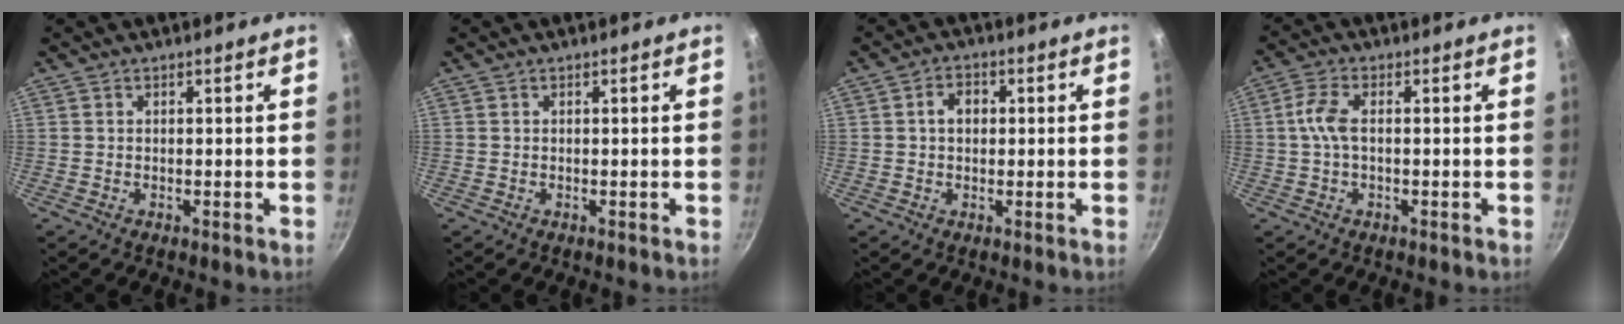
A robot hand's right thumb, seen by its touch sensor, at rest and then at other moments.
{"total": 0.0}
{"total": 3.6, "force": [0.4, 2.8, 2.3], "torque": [-0.021, 0.009, 0.004]}
{"total": 4.6, "force": [0.1, 2.0, 4.1], "torque": [-0.099, 0.012, -0.004]}